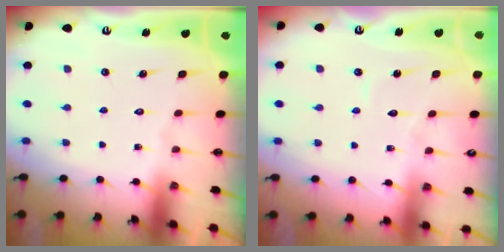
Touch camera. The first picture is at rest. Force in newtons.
{"total": 4.8, "press": 4.7, "slide": 0.4}